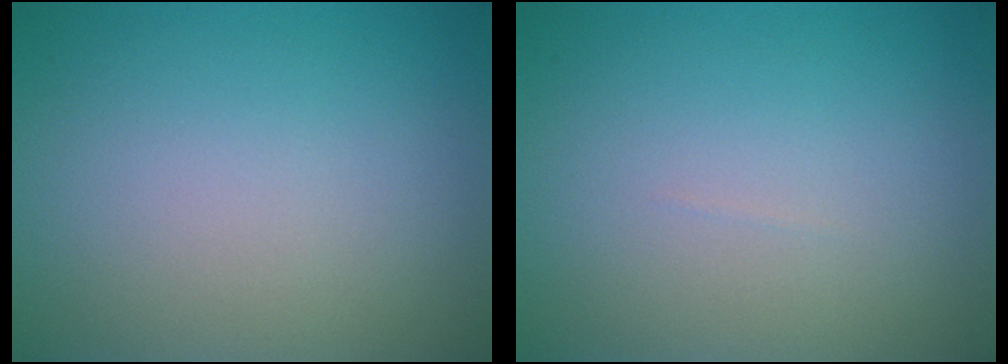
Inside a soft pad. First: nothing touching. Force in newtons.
{"total": 0.0}